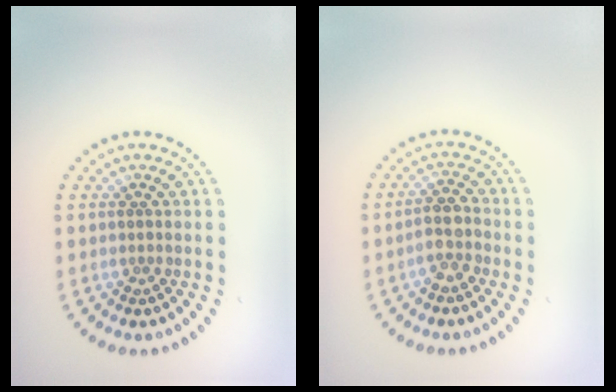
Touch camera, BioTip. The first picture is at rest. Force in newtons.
{"total": 2.2, "press": 2.1, "slide": 0.8}